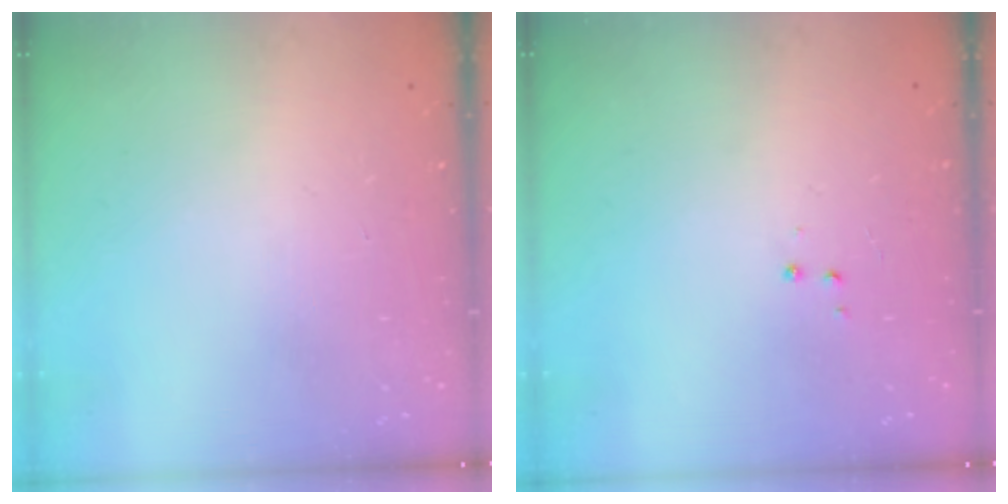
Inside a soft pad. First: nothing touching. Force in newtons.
{"total": 2.9, "press": 2.8, "slide": 0.4}